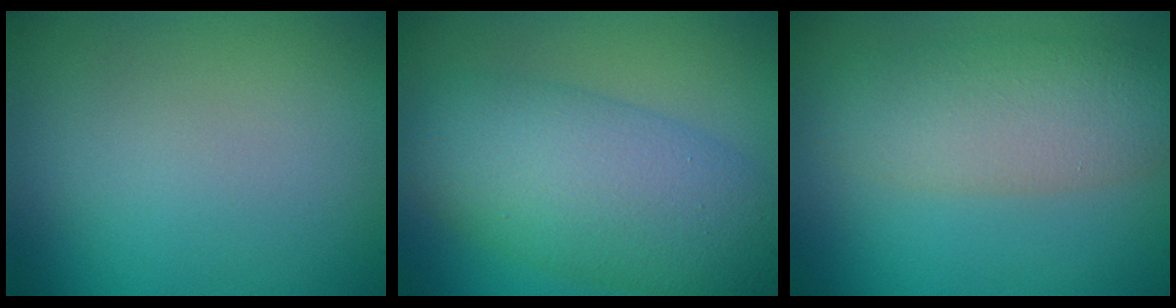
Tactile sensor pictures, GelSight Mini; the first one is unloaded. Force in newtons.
{"total": 8.3, "press": 8.3, "slide": 0.0}
{"total": 5.1, "press": 5.1, "slide": 0.4}